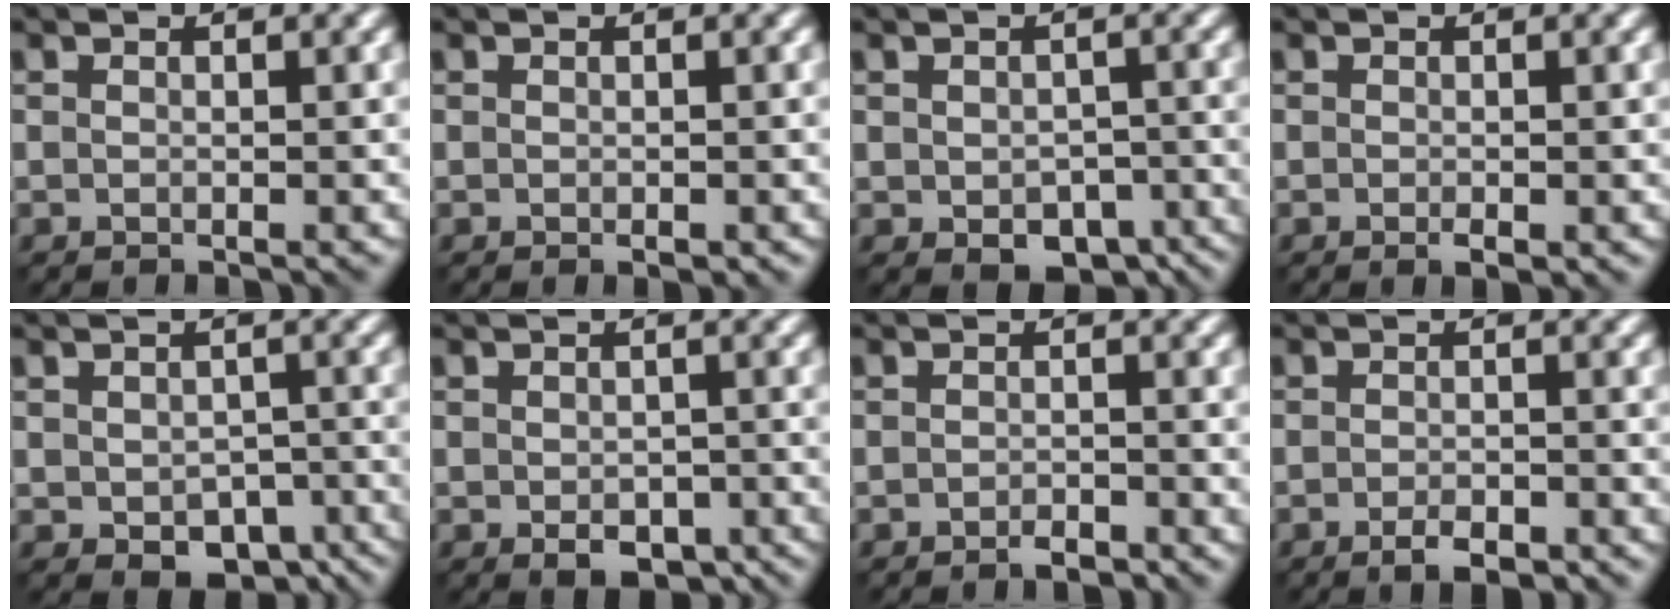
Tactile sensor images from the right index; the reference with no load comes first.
{"total": 0.6, "force": [-0.3, 0.2, 0.5], "torque": [-0.007, -0.001, -0.002]}
{"total": 4.9, "force": [-2.2, 3.0, 3.2], "torque": [-0.035, -0.017, -0.022]}
{"total": 0.9, "force": [-0.4, 0.3, 0.8], "torque": [-0.014, -0.003, -0.003]}
{"total": 5.5, "force": [-2.6, 3.3, 3.5], "torque": [-0.045, -0.020, -0.026]}
{"total": 3.6, "force": [-1.5, 2.1, 2.5], "torque": [-0.033, -0.012, -0.019]}
{"total": 1.3, "force": [-1.0, 0.4, 0.8], "torque": [-0.013, -0.002, -0.018]}
{"total": 2.3, "force": [-1.4, 0.8, 1.7], "torque": [-0.027, -0.002, -0.023]}